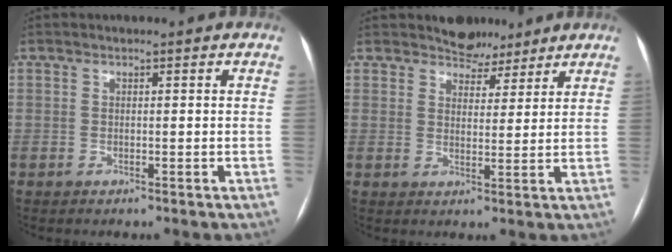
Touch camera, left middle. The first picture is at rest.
{"total": 4.6, "force": [4.1, 2.3, 0.2], "torque": [-0.001, 0.000, 0.059]}